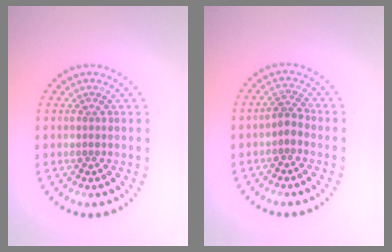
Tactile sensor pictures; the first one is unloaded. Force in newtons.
{"total": 1.5, "press": 1.3, "slide": 0.8}